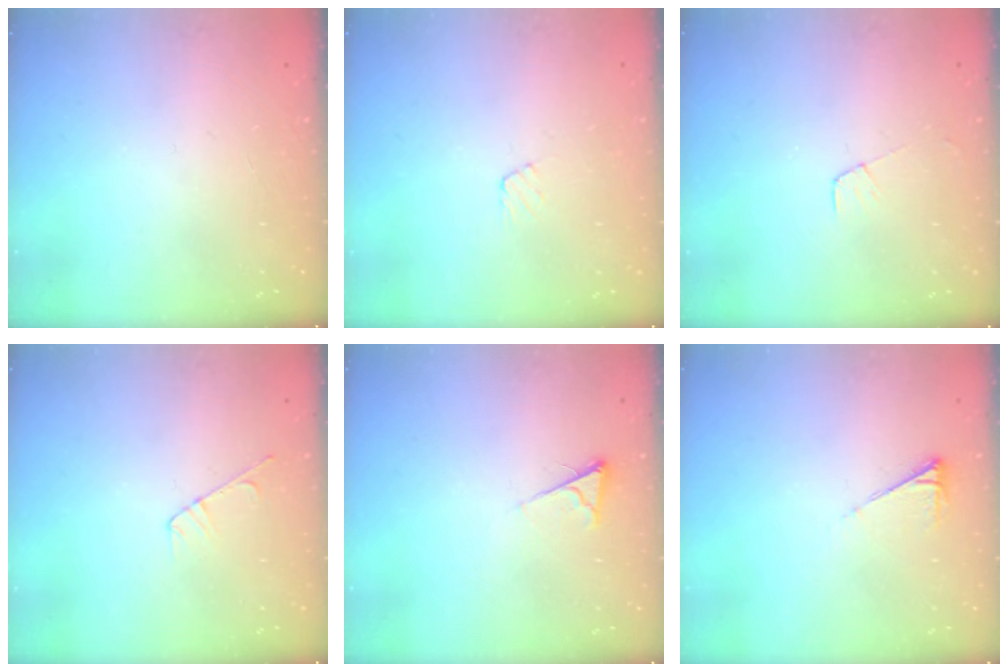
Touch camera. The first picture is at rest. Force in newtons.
{"total": 3.5, "press": 3.5, "slide": 0.3}
{"total": 3.6, "press": 3.6, "slide": 0.3}
{"total": 4.8, "press": 4.7, "slide": 0.6}
{"total": 3.9, "press": 3.8, "slide": 0.6}
{"total": 3.8, "press": 3.8, "slide": 0.7}